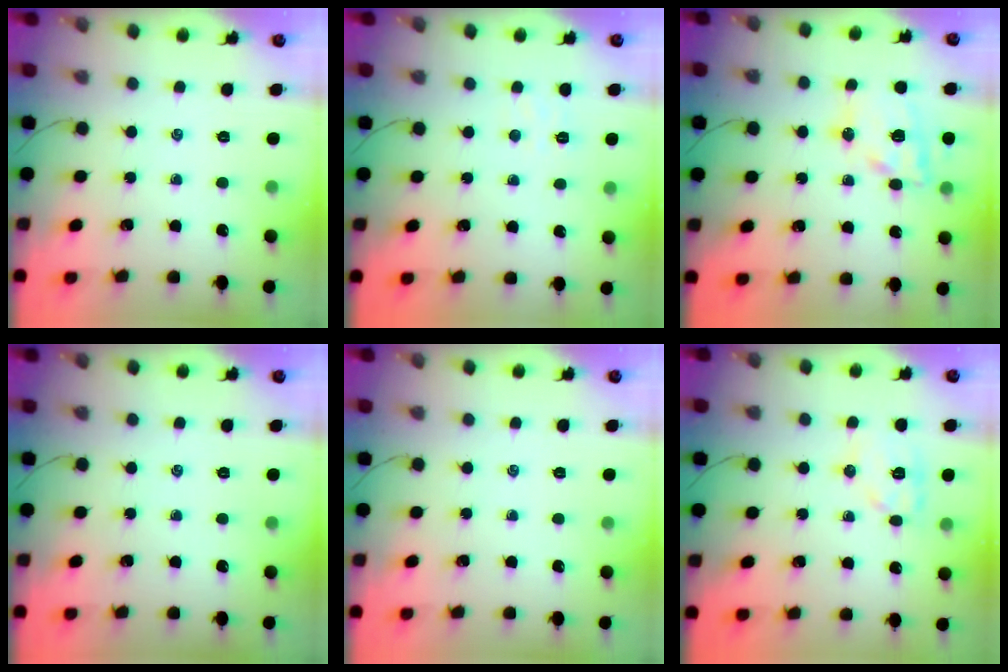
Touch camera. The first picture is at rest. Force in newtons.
{"total": 4.0, "press": 3.9, "slide": 0.9}
{"total": 15.5, "press": 15.2, "slide": 3.0}
{"total": 0.0}
{"total": 0.0}
{"total": 10.3, "press": 10.3, "slide": 0.2}